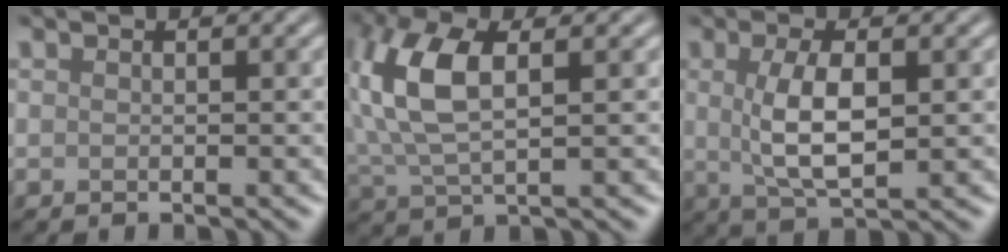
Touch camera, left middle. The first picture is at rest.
{"total": 7.0, "force": [1.6, 3.2, 6.0], "torque": [-0.148, 0.016, 0.032]}
{"total": 4.7, "force": [0.5, 1.5, 4.5], "torque": [-0.091, 0.005, 0.018]}